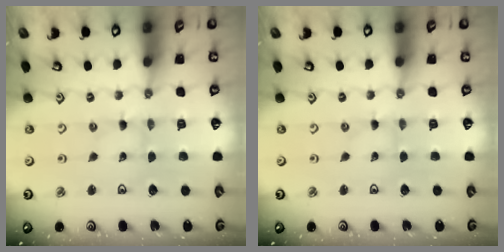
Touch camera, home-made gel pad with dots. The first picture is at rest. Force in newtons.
{"total": 0.0}